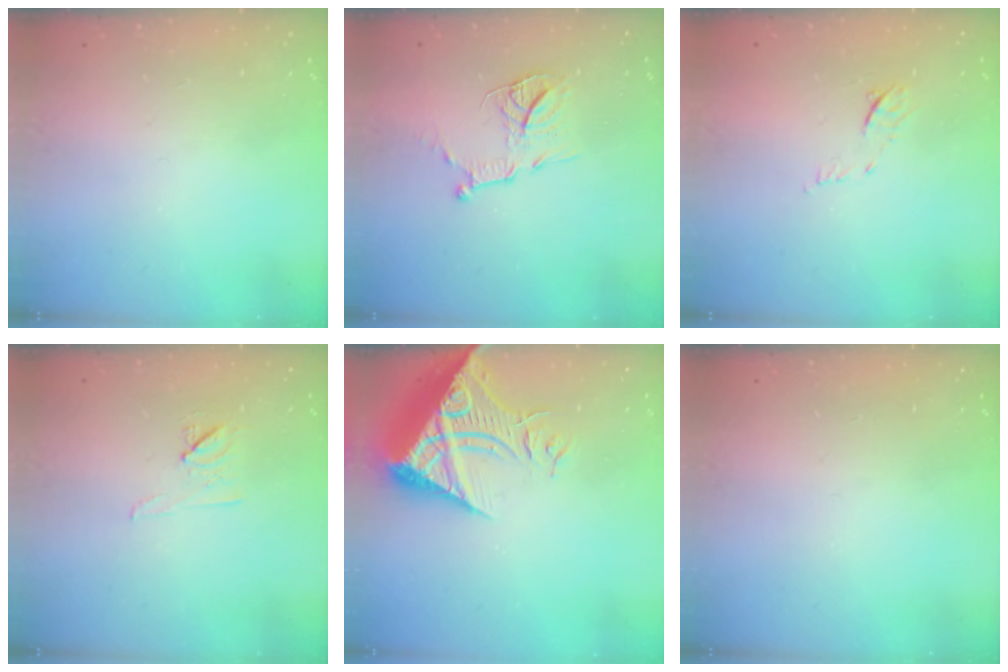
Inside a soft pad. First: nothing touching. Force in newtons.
{"total": 12.1, "press": 12.1, "slide": 0.9}
{"total": 8.0, "press": 7.9, "slide": 1.0}
{"total": 7.3, "press": 7.2, "slide": 1.3}
{"total": 19.4, "press": 19.3, "slide": 2.1}
{"total": 0.0}